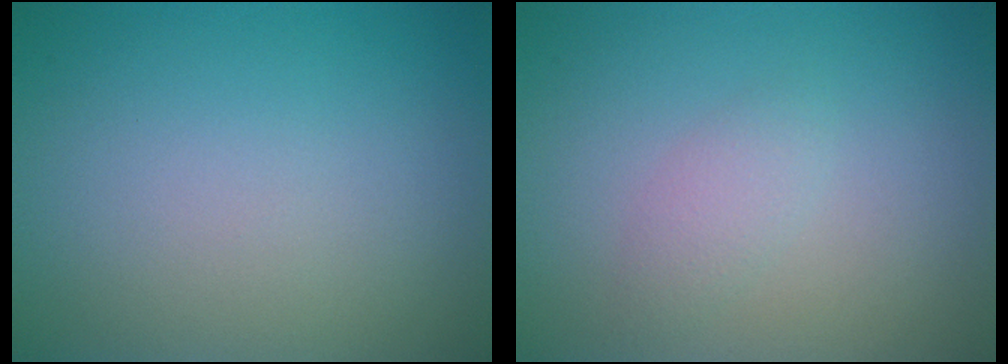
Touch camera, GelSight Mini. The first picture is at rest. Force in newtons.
{"total": 1.4, "press": 1.4, "slide": 0.1}